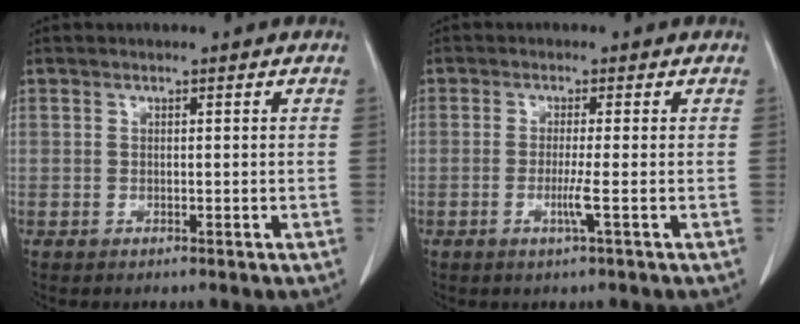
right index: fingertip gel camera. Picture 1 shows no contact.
{"total": 2.6, "force": [-0.8, -0.7, 2.3], "torque": [-0.048, -0.005, -0.017]}